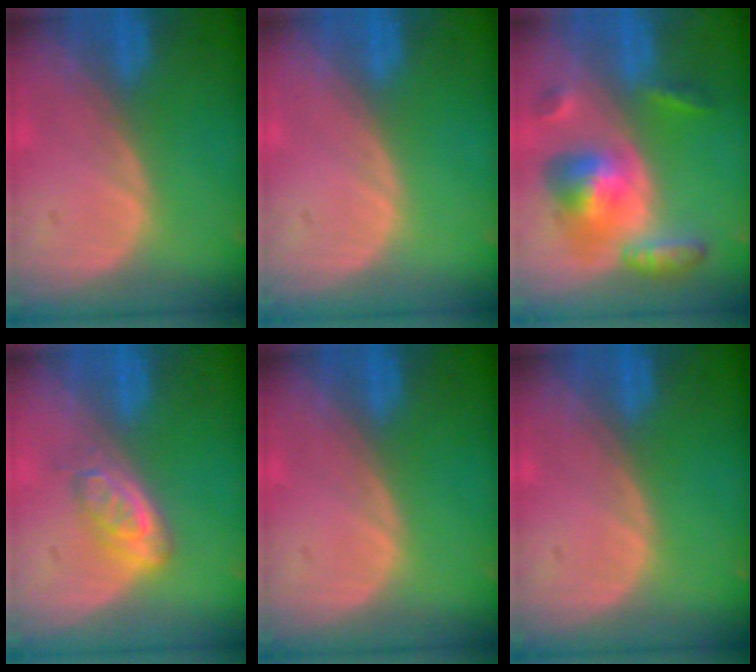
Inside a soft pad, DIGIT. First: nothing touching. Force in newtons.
{"total": 0.0}
{"total": 8.2, "press": 8.2, "slide": 0.7}
{"total": 4.7, "press": 4.3, "slide": 1.9}
{"total": 0.0}
{"total": 0.0}